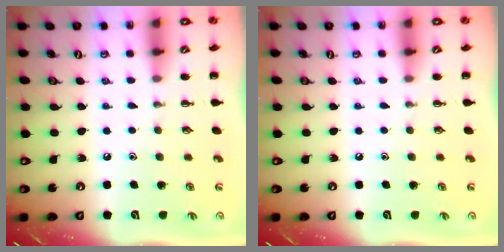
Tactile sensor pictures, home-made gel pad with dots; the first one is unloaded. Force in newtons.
{"total": 0.0}